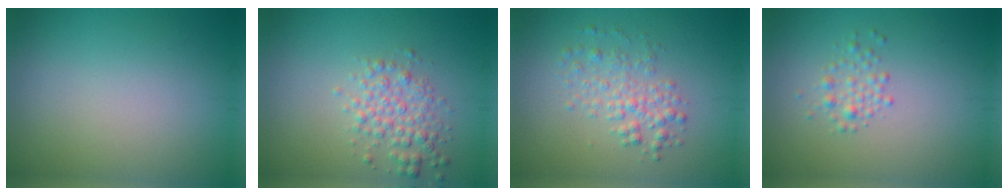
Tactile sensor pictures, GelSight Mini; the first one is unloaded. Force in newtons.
{"total": 2.8, "press": 2.8, "slide": 0.0}
{"total": 2.7, "press": 2.7, "slide": 0.0}
{"total": 2.2, "press": 2.2, "slide": 0.0}